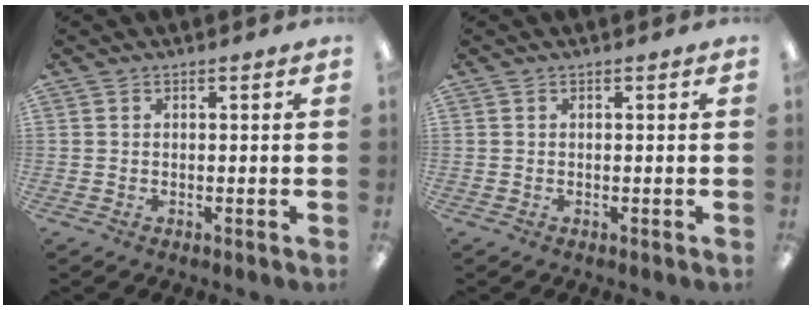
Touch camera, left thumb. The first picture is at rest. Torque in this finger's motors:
{"motor_torque": [-0.11, 0.00, -0.06, 0.03, 0.00]}